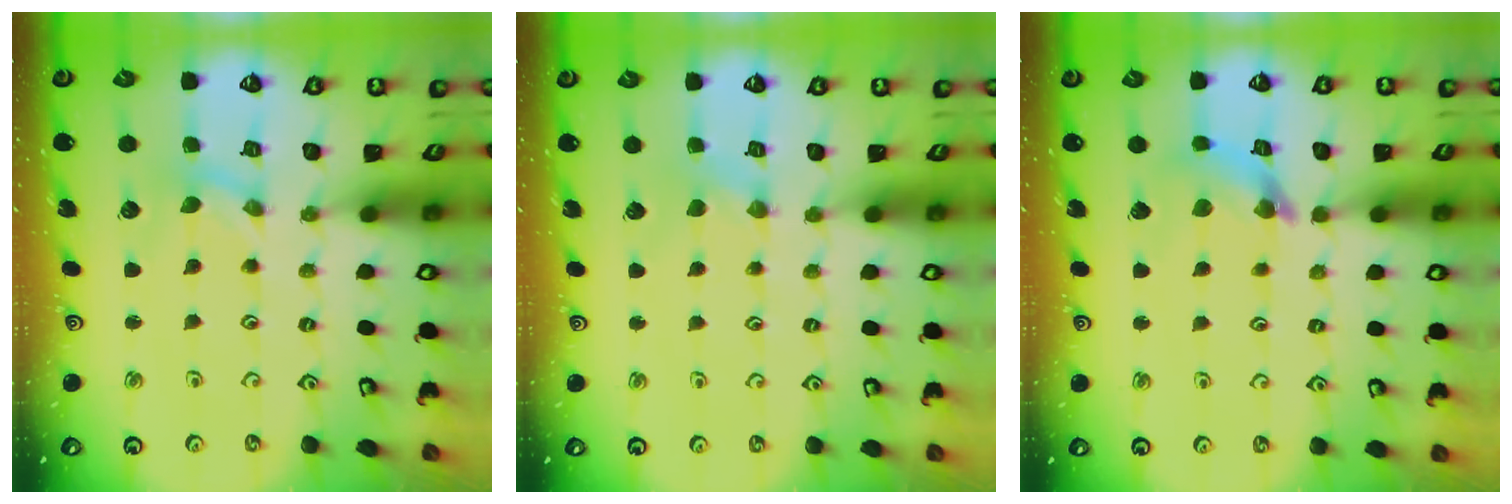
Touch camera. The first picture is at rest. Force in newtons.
{"total": 1.1, "press": 1.1, "slide": 0.2}
{"total": 5.8, "press": 5.8, "slide": 0.7}